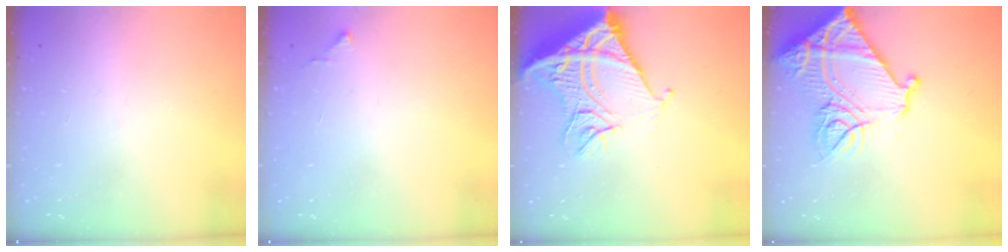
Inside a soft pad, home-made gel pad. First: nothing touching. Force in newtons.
{"total": 3.4, "press": 3.4, "slide": 0.4}
{"total": 16.2, "press": 16.1, "slide": 2.1}
{"total": 18.3, "press": 18.1, "slide": 2.2}